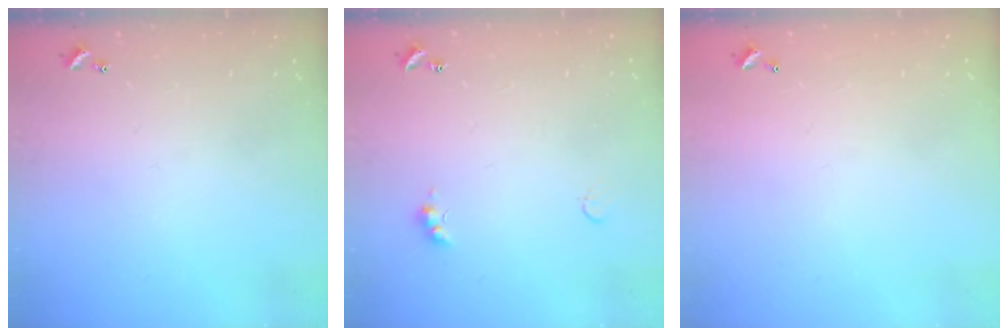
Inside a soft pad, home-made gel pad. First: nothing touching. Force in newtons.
{"total": 3.6, "press": 3.6, "slide": 0.6}
{"total": 2.9, "press": 2.9, "slide": 0.1}